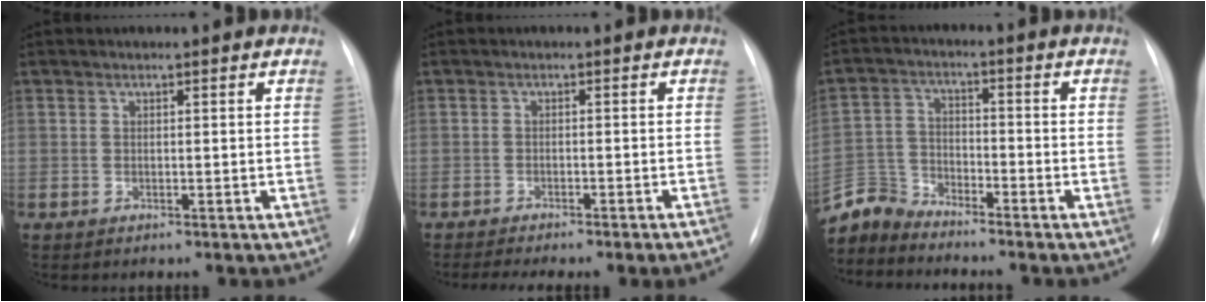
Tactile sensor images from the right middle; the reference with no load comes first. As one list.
[{"total": 5.5, "force": [-4.9, -0.3, 2.5], "torque": [-0.036, -0.003, -0.070]}, {"total": 6.3, "force": [-6.2, 0.7, -0.8], "torque": [0.007, 0.002, -0.127]}]